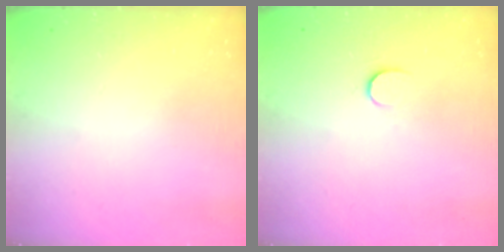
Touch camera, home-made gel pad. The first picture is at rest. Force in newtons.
{"total": 6.3, "press": 6.3, "slide": 0.5}